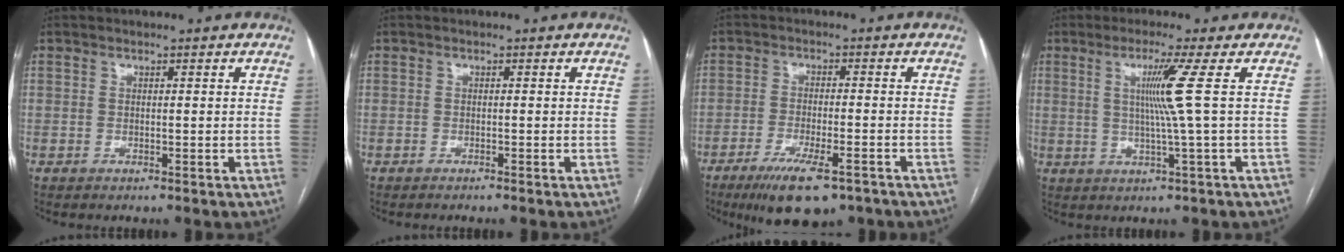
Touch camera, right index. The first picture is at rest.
{"total": 0.8, "force": [-0.7, -0.2, 0.3], "torque": [-0.006, 0.002, -0.011]}
{"total": 10.4, "force": [-7.1, 2.3, 7.3], "torque": [-0.121, -0.020, -0.109]}
{"total": 6.2, "force": [1.2, -2.4, 5.5], "torque": [-0.109, -0.006, 0.028]}